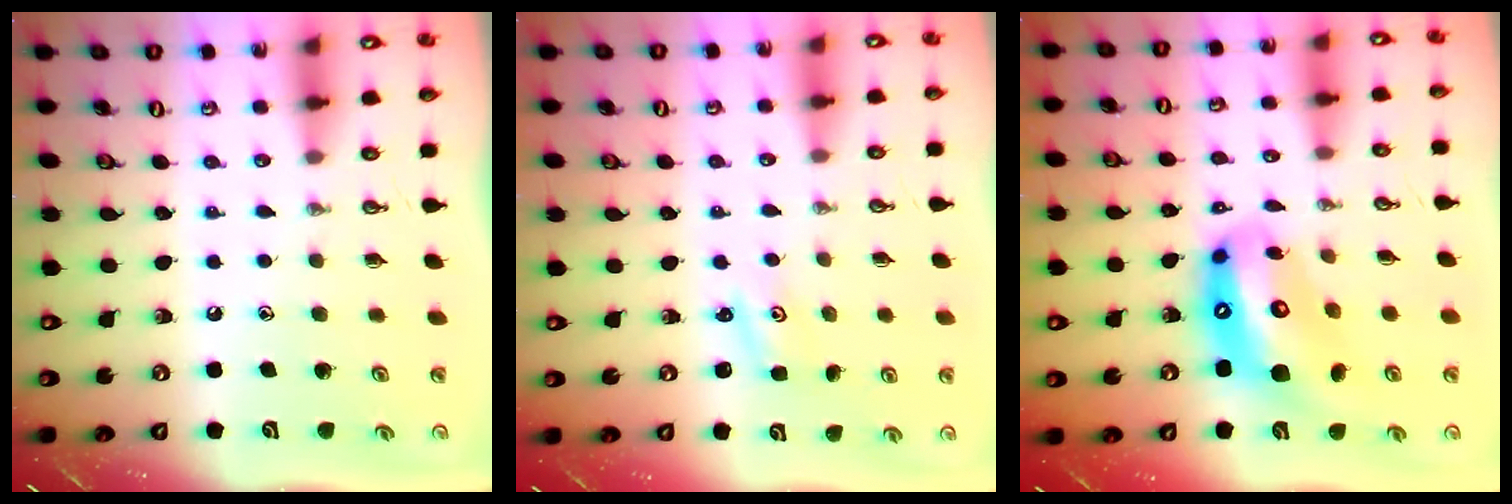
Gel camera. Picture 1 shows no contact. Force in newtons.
{"total": 1.5, "press": 1.4, "slide": 0.2}
{"total": 16.6, "press": 16.6, "slide": 1.7}